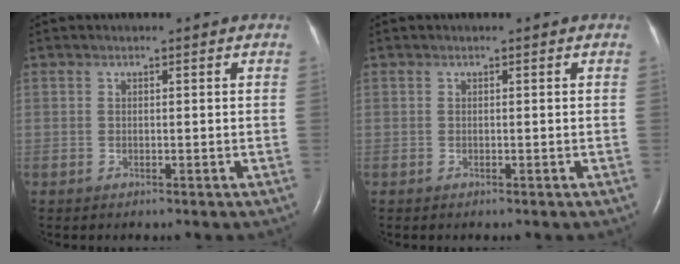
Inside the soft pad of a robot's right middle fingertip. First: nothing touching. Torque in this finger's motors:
{"motor_torque": [0.07, -0.14, 0.01, 0.00]}